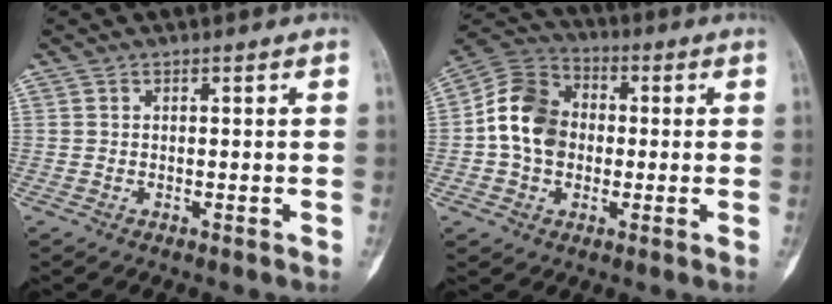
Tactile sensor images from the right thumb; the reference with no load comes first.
{"total": 12.5, "force": [-0.3, 10.0, 7.4], "torque": [-0.118, 0.029, -0.015]}